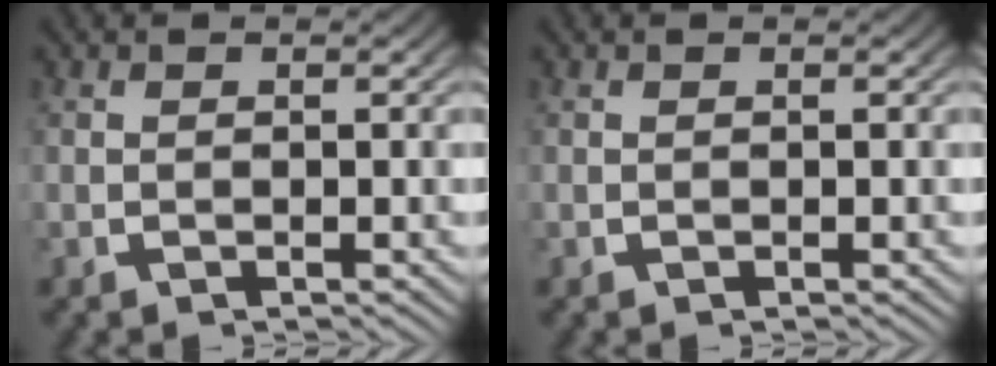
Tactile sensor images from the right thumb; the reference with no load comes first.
{"total": 0.0}